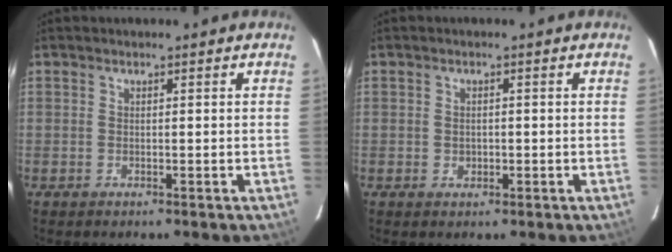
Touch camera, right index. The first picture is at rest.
{"total": 1.5, "force": [-0.2, 1.4, 0.5], "torque": [-0.006, 0.001, -0.001]}